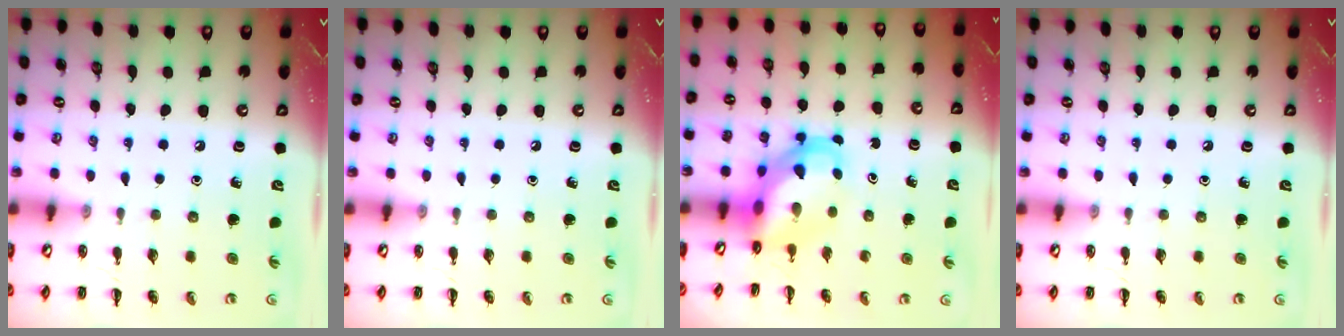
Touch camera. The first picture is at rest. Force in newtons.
{"total": 0.0}
{"total": 4.7, "press": 4.7, "slide": 0.9}
{"total": 0.0}